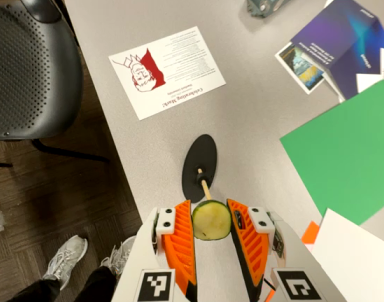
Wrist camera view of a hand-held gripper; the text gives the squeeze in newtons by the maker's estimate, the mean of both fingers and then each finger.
{"total": 8.0, "left": 8.1, "right": 7.9}